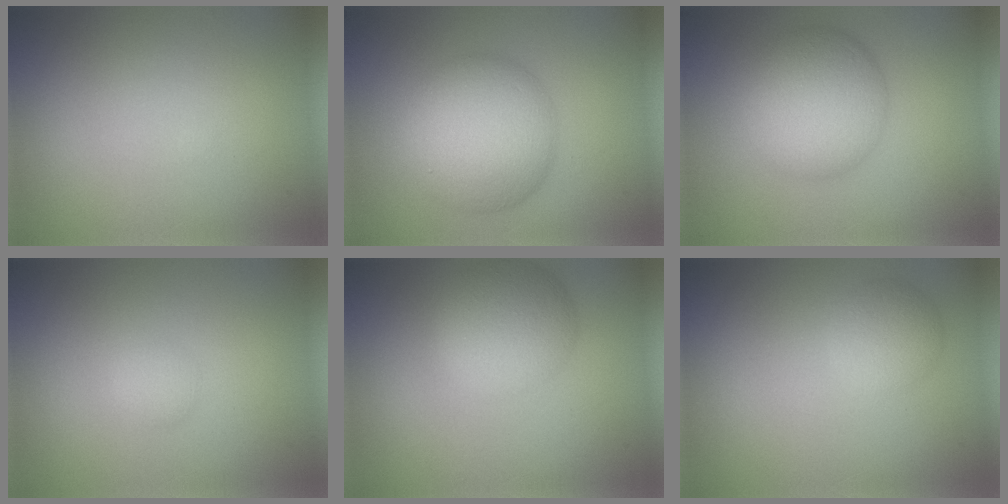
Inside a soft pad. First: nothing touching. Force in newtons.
{"total": 8.4, "press": 8.4, "slide": 0.2}
{"total": 7.0, "press": 7.0, "slide": 0.2}
{"total": 1.0, "press": 1.0, "slide": 0.0}
{"total": 5.1, "press": 5.0, "slide": 0.3}
{"total": 1.9, "press": 1.9, "slide": 0.1}